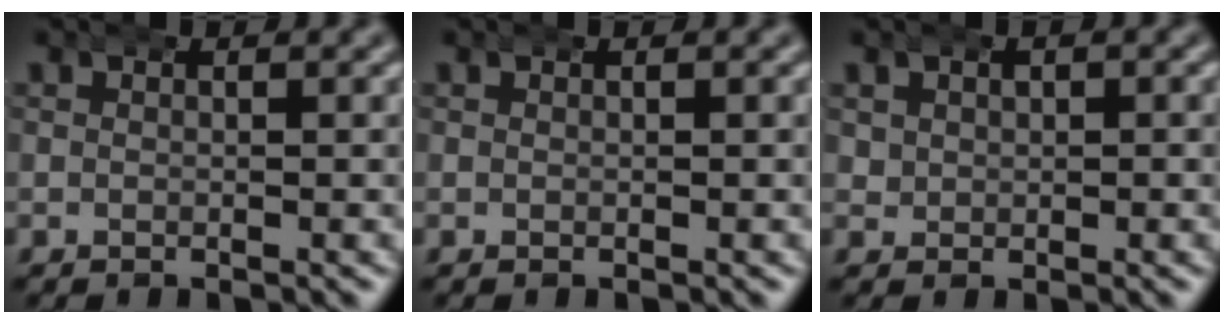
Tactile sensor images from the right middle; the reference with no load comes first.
{"total": 0.0}
{"total": 1.7, "force": [0.7, 1.4, 0.6], "torque": [-0.016, -0.002, 0.019]}